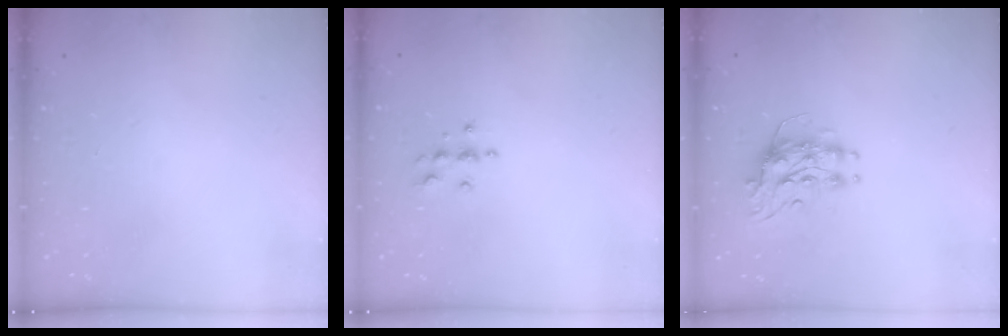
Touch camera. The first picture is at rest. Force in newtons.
{"total": 5.6, "press": 5.5, "slide": 0.7}
{"total": 8.1, "press": 8.1, "slide": 0.2}